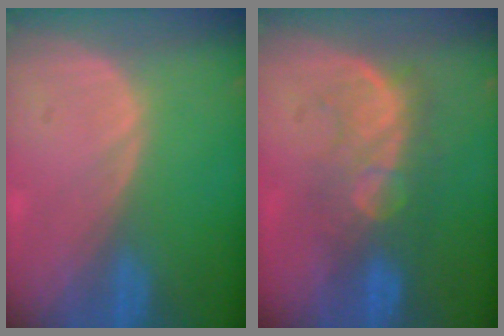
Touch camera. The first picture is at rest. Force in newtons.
{"total": 8.0, "press": 7.8, "slide": 1.9}